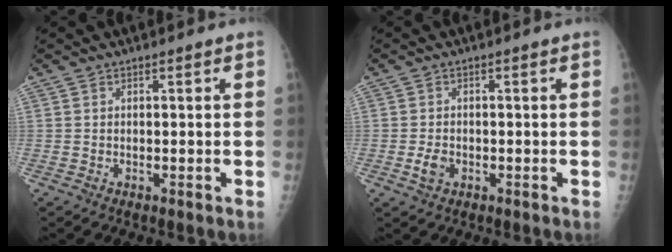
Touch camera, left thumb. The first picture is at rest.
{"total": 2.5, "force": [-0.9, 1.7, 1.6], "torque": [-0.028, 0.005, -0.016]}